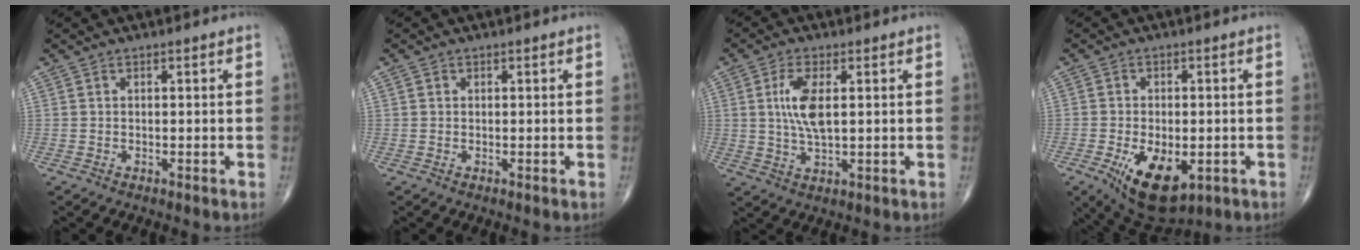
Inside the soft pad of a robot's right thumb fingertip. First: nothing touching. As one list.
[{"total": 0.6, "force": [0.2, 0.5, 0.1], "torque": [0.000, 0.001, 0.002]}, {"total": 7.0, "force": [1.3, 2.7, 6.3], "torque": [-0.132, -0.006, 0.028]}, {"total": 12.5, "force": [-4.4, 6.6, 9.6], "torque": [-0.148, -0.003, -0.052]}]